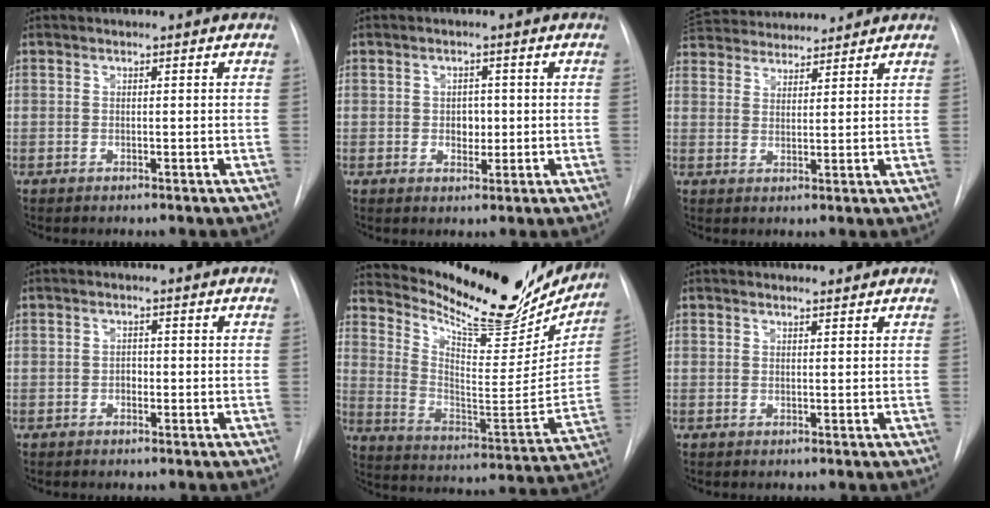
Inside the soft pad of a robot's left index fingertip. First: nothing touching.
{"total": 2.6, "force": [0.1, 1.9, 1.8], "torque": [-0.023, 0.000, 0.004]}
{"total": 13.4, "force": [12.1, 3.5, 4.3], "torque": [-0.091, 0.048, 0.200]}
{"total": 1.1, "force": [-0.3, 0.8, 0.7], "torque": [-0.010, 0.003, -0.006]}
{"total": 24.7, "force": [21.9, 6.1, 9.6], "torque": [-0.163, -0.054, 0.313]}
{"total": 1.3, "force": [1.3, 0.3, 0.1], "torque": [-0.010, 0.000, 0.019]}